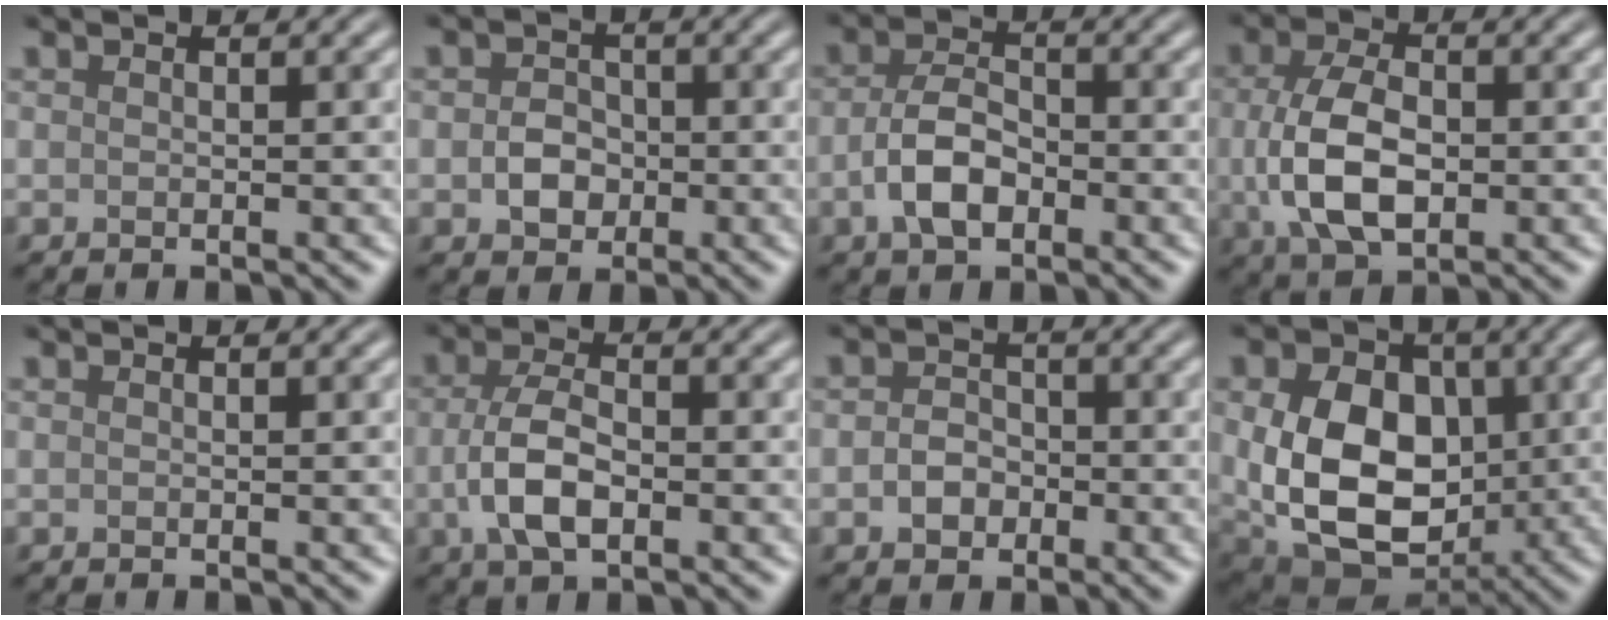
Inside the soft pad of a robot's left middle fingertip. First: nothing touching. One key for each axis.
{"total": 2.8, "fx": -0.5, "fy": 2.3, "fz": 1.4, "tx": -0.022, "ty": -0.001, "tz": -0.014}
{"total": 4.5, "fx": -1.5, "fy": 2.6, "fz": 3.3, "tx": -0.066, "ty": 0.002, "tz": -0.034}
{"total": 6.8, "fx": -0.5, "fy": 4.2, "fz": 5.4, "tx": -0.120, "ty": -0.007, "tz": -0.009}
{"total": 0.0}
{"total": 4.7, "fx": -1.1, "fy": 2.4, "fz": 3.9, "tx": -0.083, "ty": -0.001, "tz": -0.025}
{"total": 2.5, "fx": -0.8, "fy": 2.0, "fz": 1.2, "tx": -0.020, "ty": -0.001, "tz": -0.021}
{"total": 12.5, "fx": 0.0, "fy": 9.1, "fz": 8.6, "tx": -0.148, "ty": -0.017, "tz": 0.010}